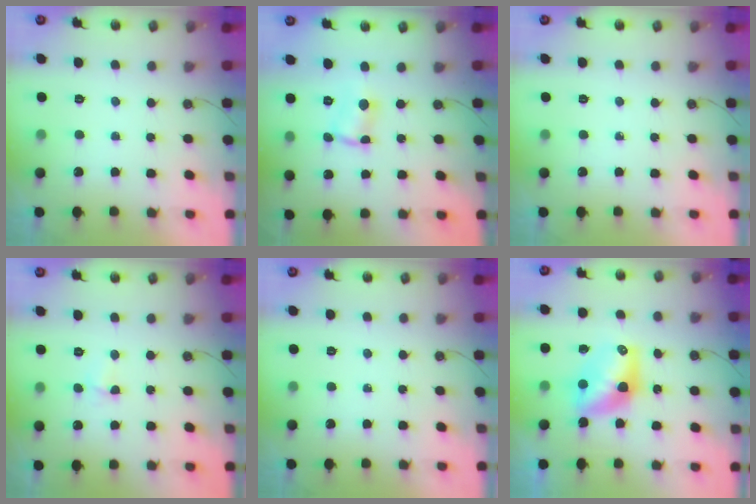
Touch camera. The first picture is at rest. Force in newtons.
{"total": 2.9, "press": 1.4, "slide": 2.5}
{"total": 0.0}
{"total": 2.6, "press": 2.5, "slide": 0.5}
{"total": 0.0}
{"total": 8.6, "press": 8.5, "slide": 0.8}